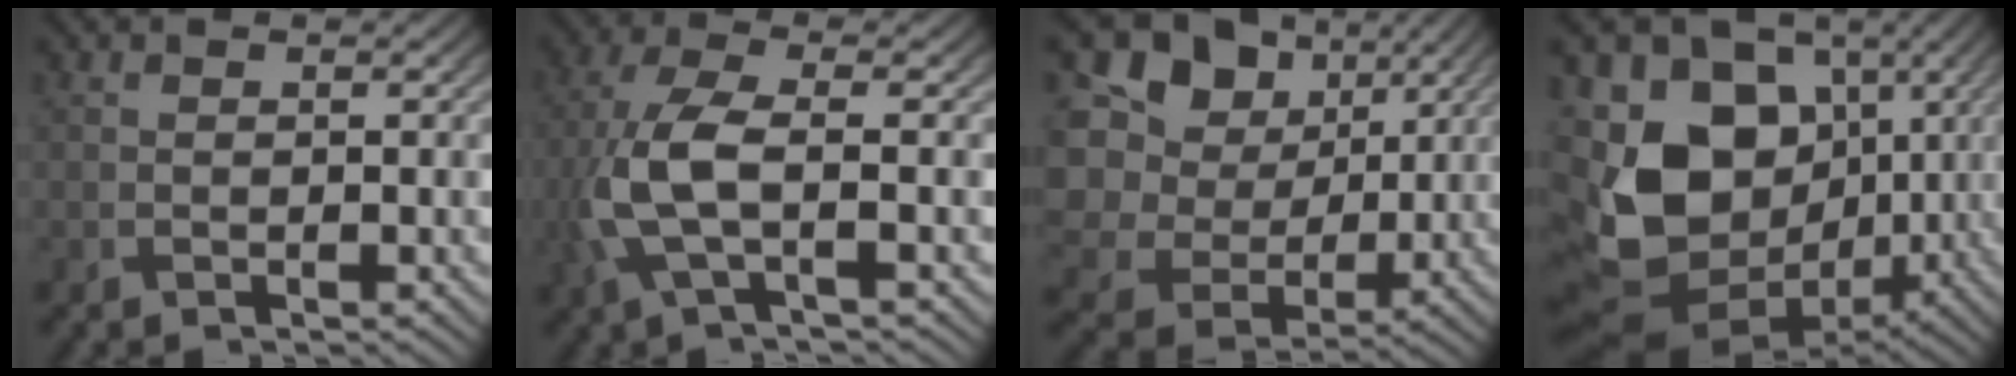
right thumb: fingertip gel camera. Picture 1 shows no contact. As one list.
[{"total": 7.3, "force": [-1.3, 2.6, 6.7], "torque": [-0.173, -0.002, -0.028]}, {"total": 16.2, "force": [3.1, 13.7, 8.0], "torque": [-0.258, 0.012, 0.072]}, {"total": 15.4, "force": [-0.7, 11.7, 9.9], "torque": [-0.201, -0.021, 0.000]}]